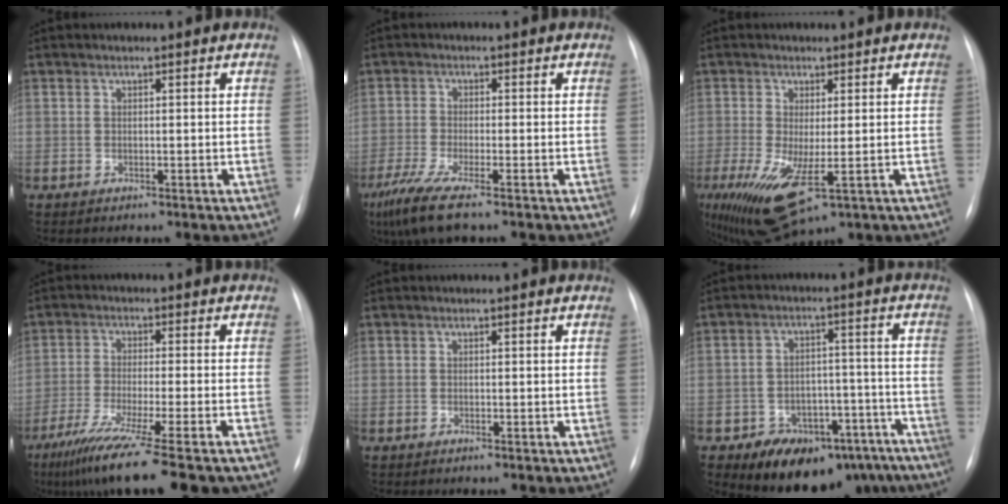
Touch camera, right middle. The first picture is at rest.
{"total": 7.3, "force": [-5.0, 0.6, 5.3], "torque": [-0.110, -0.024, -0.092]}
{"total": 9.3, "force": [-2.8, 2.9, 8.3], "torque": [-0.156, -0.028, -0.036]}
{"total": 16.6, "force": [-12.4, -0.1, 10.9], "torque": [-0.173, -0.055, -0.194]}
{"total": 0.0}
{"total": 14.9, "force": [-11.0, 8.6, 5.4], "torque": [-0.049, 0.051, -0.142]}